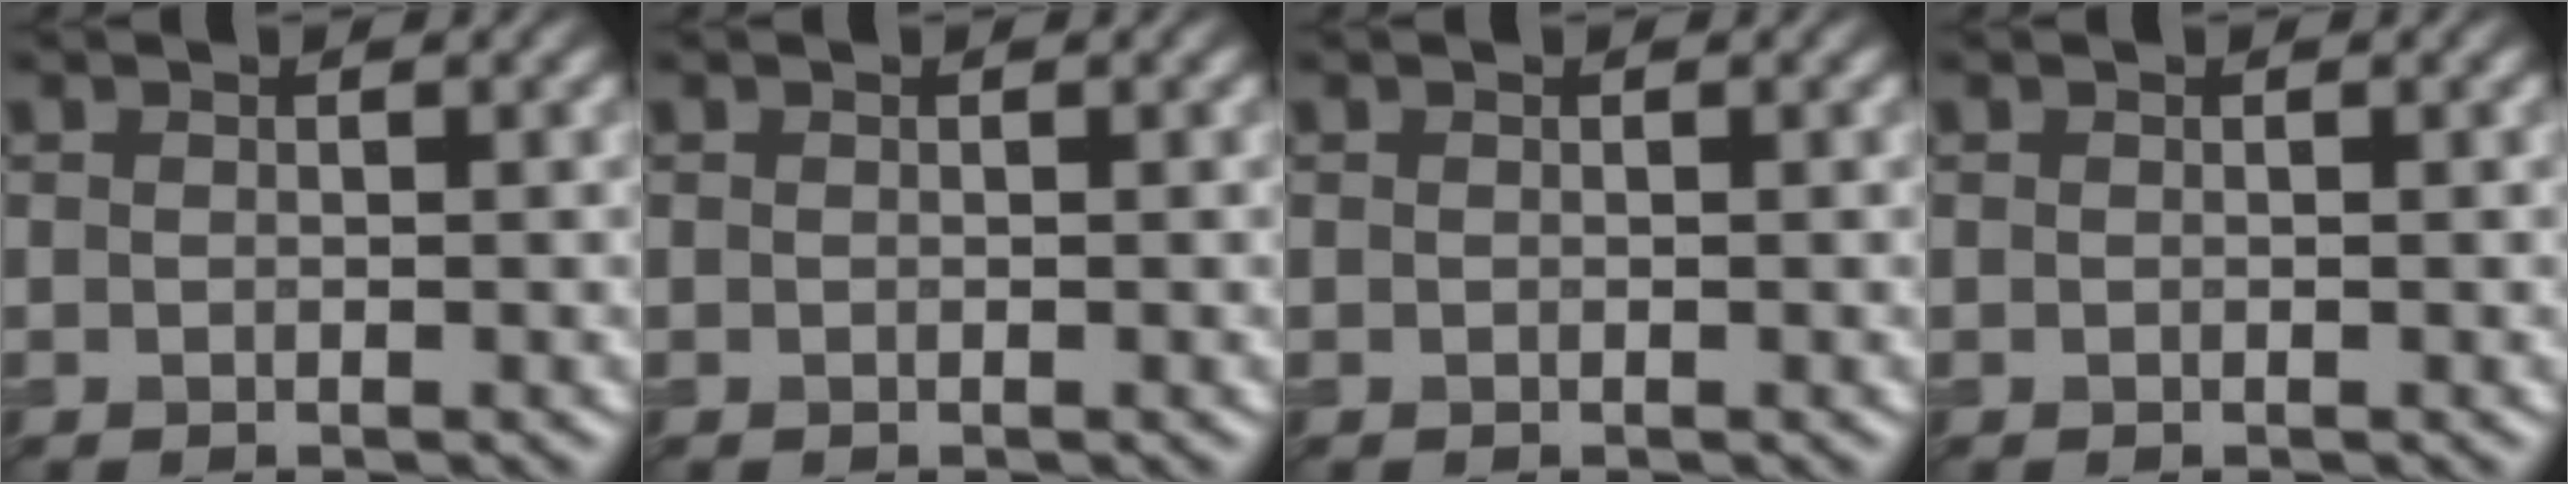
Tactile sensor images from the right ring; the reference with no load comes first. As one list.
[{"total": 0.0}, {"total": 0.0}, {"total": 0.0}]